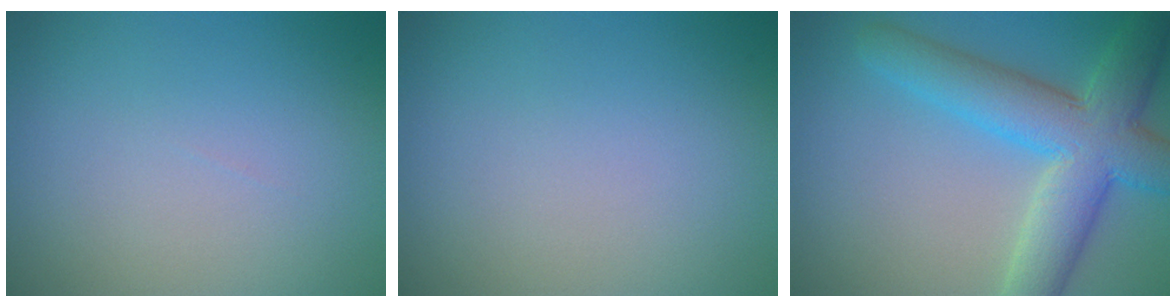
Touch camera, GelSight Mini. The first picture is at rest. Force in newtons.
{"total": 0.0}
{"total": 8.0, "press": 8.0, "slide": 0.4}